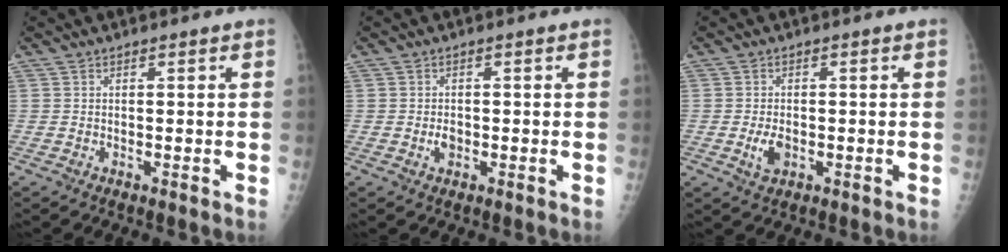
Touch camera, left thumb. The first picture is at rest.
{"total": 1.8, "force": [-0.5, 1.4, 1.1], "torque": [-0.012, 0.003, -0.008]}
{"total": 3.2, "force": [-0.9, 2.0, 2.3], "torque": [-0.043, -0.002, -0.012]}